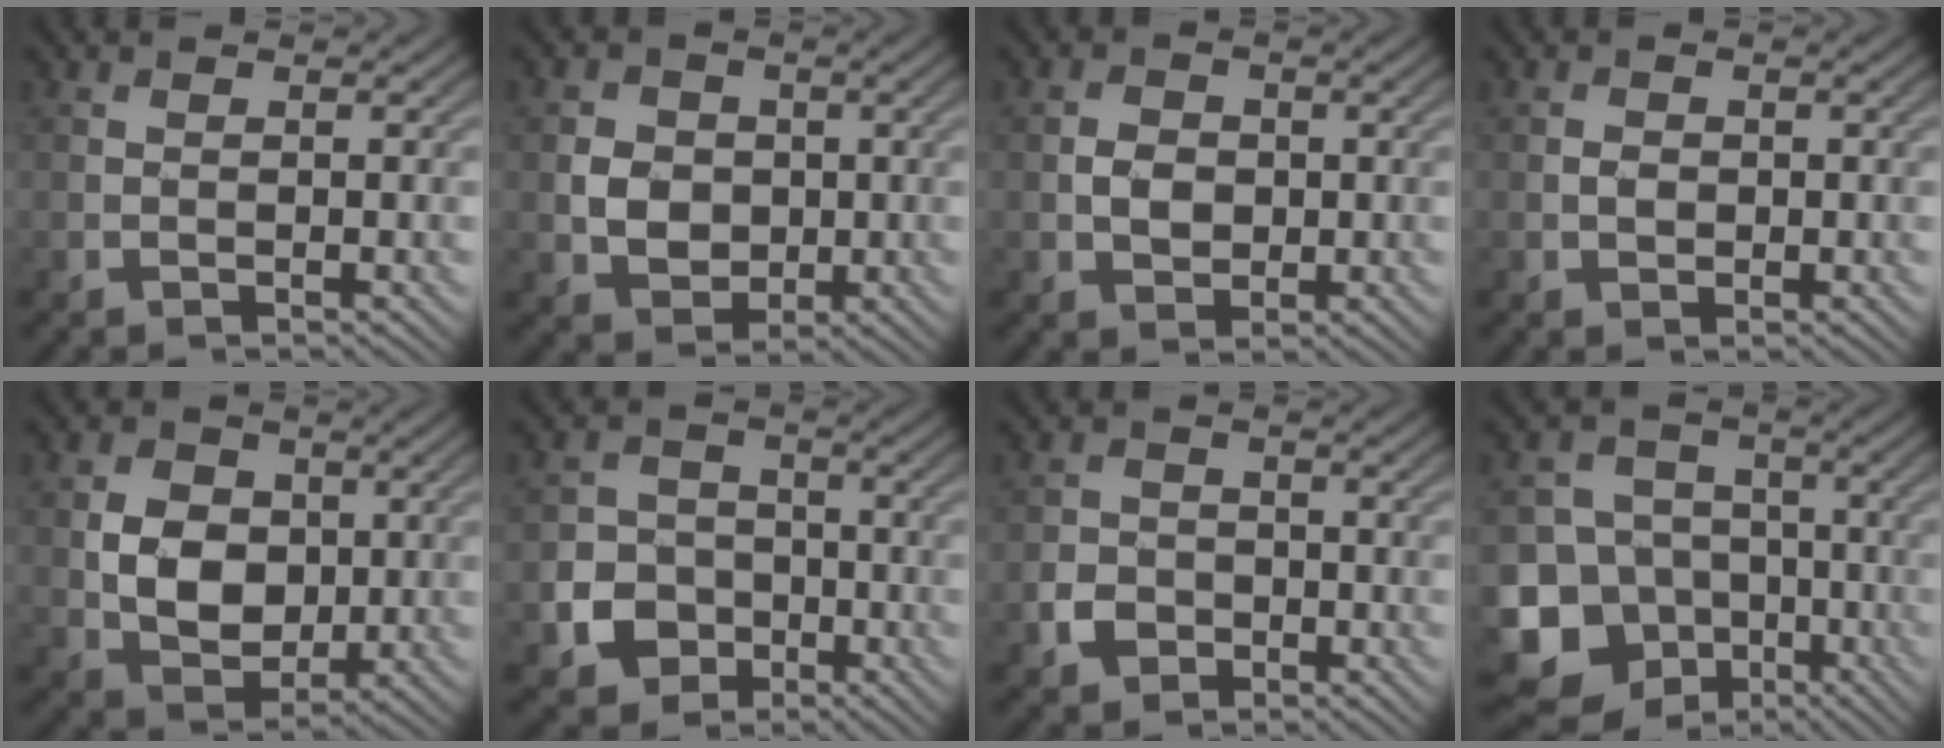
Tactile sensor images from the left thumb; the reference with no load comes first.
{"total": 4.7, "force": [0.0, 4.2, 2.2], "torque": [-0.051, -0.002, -0.008]}
{"total": 2.9, "force": [-0.1, 2.4, 1.6], "torque": [-0.032, -0.003, -0.006]}
{"total": 1.2, "force": [-0.1, 1.0, 0.7], "torque": [-0.013, -0.003, -0.004]}
{"total": 6.7, "force": [0.5, 5.3, 4.1], "torque": [-0.086, -0.001, 0.007]}
{"total": 7.2, "force": [-2.9, 6.2, 2.2], "torque": [-0.051, -0.017, -0.077]}
{"total": 3.3, "force": [-1.4, 2.7, 1.1], "torque": [-0.023, -0.001, -0.030]}
{"total": 15.3, "force": [-7.1, 12.6, 5.0], "torque": [-0.155, -0.035, -0.125]}